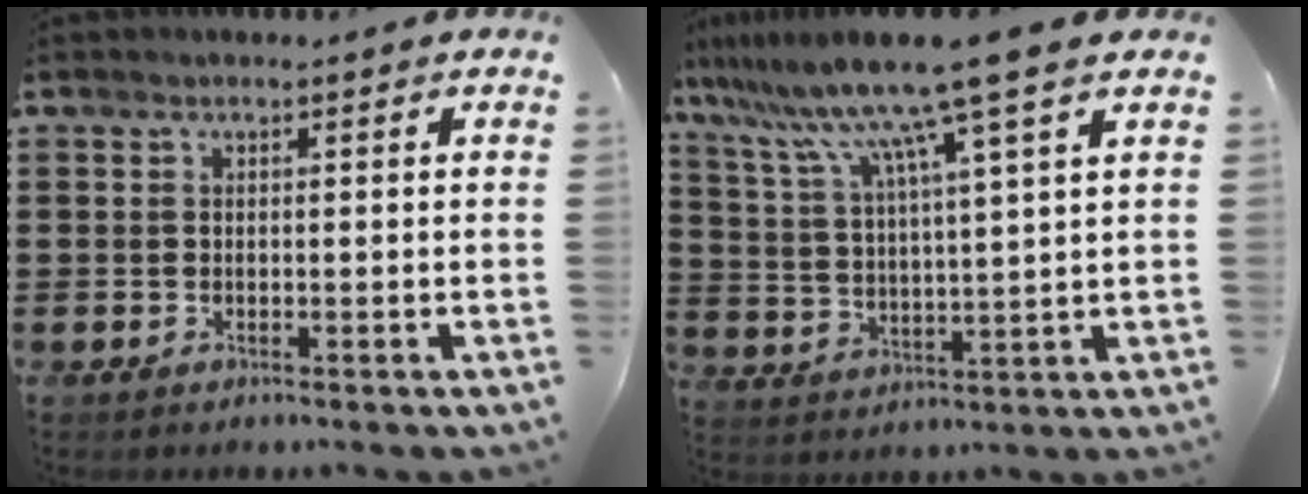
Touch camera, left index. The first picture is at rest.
{"total": 10.7, "force": [7.4, -0.9, 7.7], "torque": [-0.178, -0.030, 0.121]}